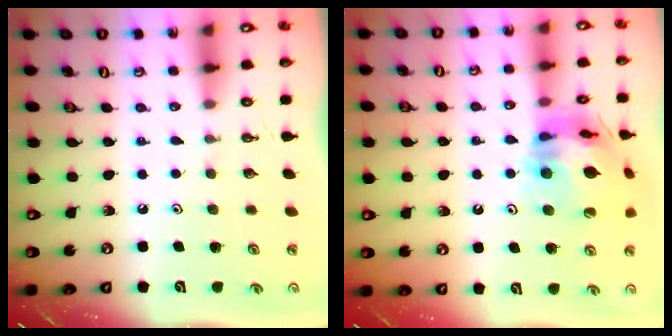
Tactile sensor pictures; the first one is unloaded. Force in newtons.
{"total": 17.6, "press": 17.4, "slide": 2.5}